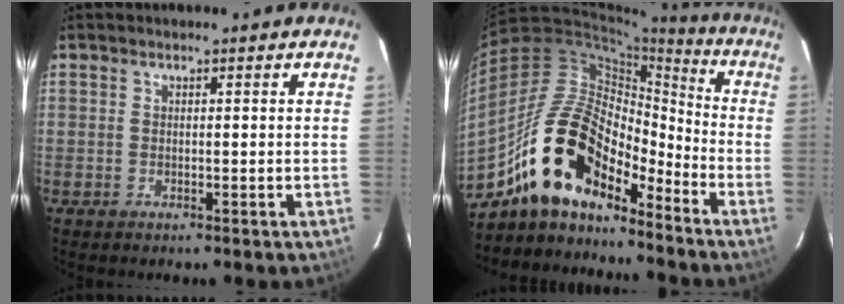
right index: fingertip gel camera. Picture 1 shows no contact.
{"total": 18.0, "force": [-13.6, 8.1, 8.5], "torque": [-0.159, 0.019, -0.250]}